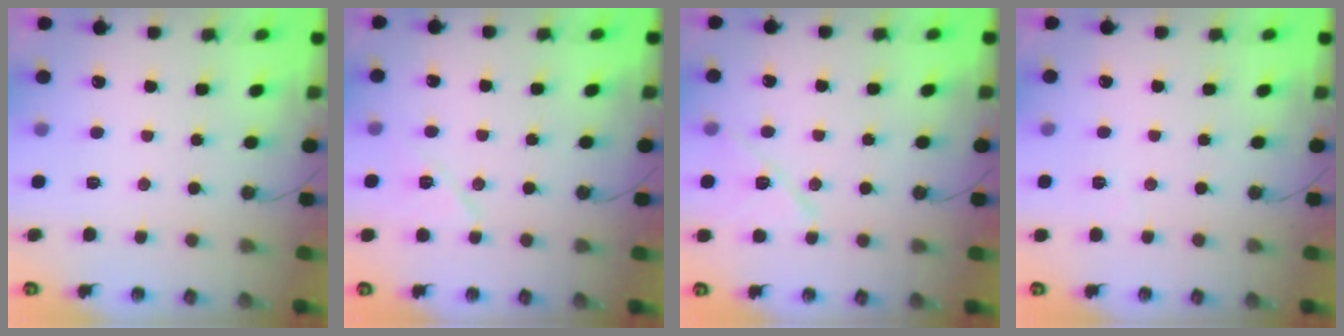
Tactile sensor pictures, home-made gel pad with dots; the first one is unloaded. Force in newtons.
{"total": 7.9, "press": 7.9, "slide": 0.8}
{"total": 10.0, "press": 10.0, "slide": 0.7}
{"total": 1.6, "press": 1.4, "slide": 0.6}